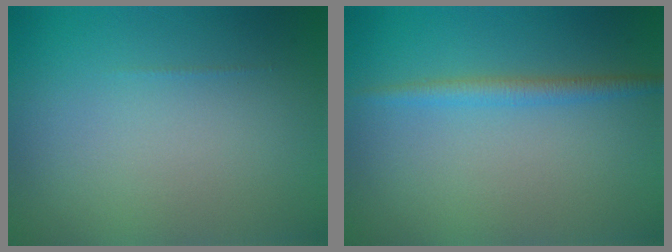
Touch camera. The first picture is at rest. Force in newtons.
{"total": 1.9, "press": 1.9, "slide": 0.0}